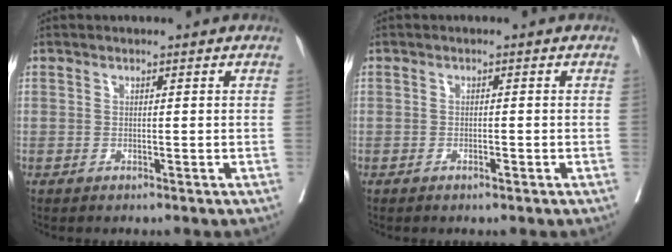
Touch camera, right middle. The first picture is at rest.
{"total": 0.9, "force": [-0.6, 0.2, 0.7], "torque": [-0.012, 0.000, -0.009]}